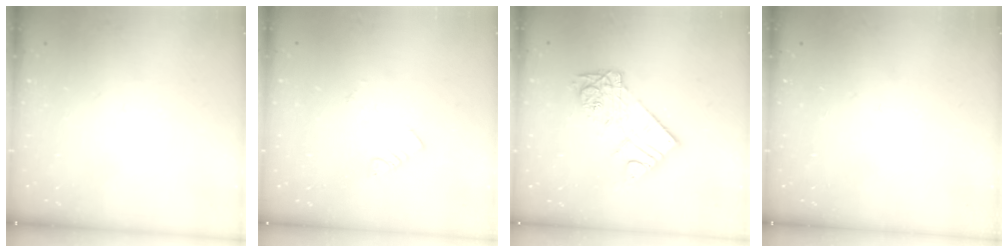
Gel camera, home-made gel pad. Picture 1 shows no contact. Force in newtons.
{"total": 1.8, "press": 1.8, "slide": 0.2}
{"total": 12.8, "press": 12.8, "slide": 1.1}
{"total": 0.0}